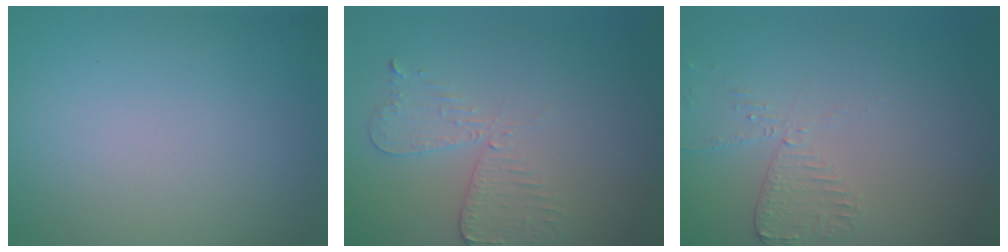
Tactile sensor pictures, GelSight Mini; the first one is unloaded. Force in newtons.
{"total": 3.0, "press": 2.6, "slide": 1.5}
{"total": 1.9, "press": 1.9, "slide": 0.4}